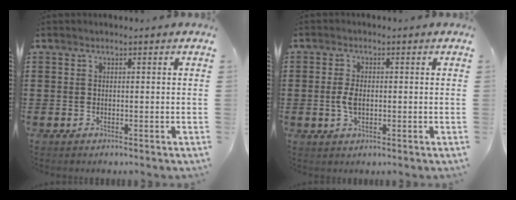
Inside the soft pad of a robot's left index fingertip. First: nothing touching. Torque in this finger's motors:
{"motor_torque": [0.39, 0.34, 0.14, 0.05]}